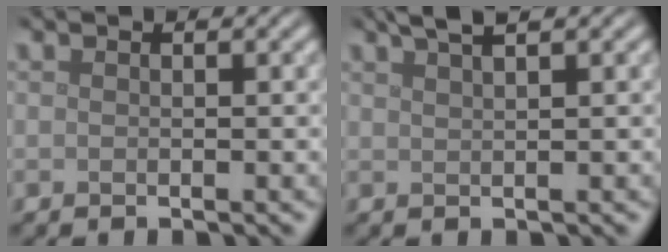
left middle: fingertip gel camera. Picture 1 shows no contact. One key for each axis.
{"total": 2.9, "fx": 2.0, "fy": 0.6, "fz": 2.0, "tx": -0.014, "ty": 0.008, "tz": 0.024}